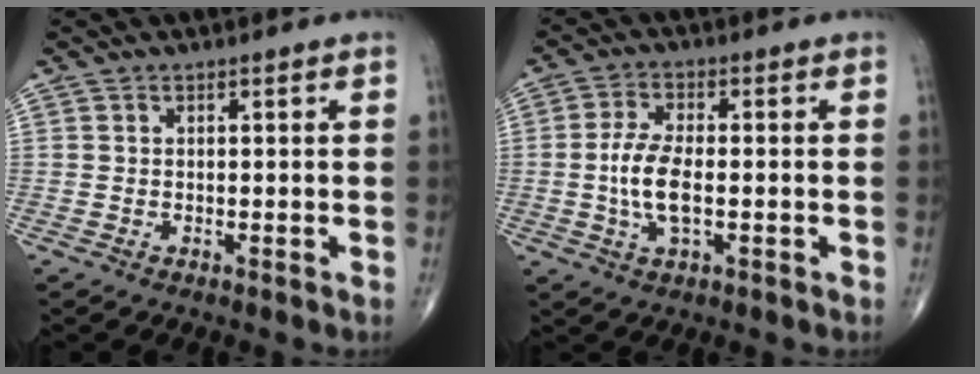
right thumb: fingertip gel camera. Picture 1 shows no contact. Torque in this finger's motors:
{"motor_torque": [-0.27, 1.91, 0.69, -0.03, 0.36]}